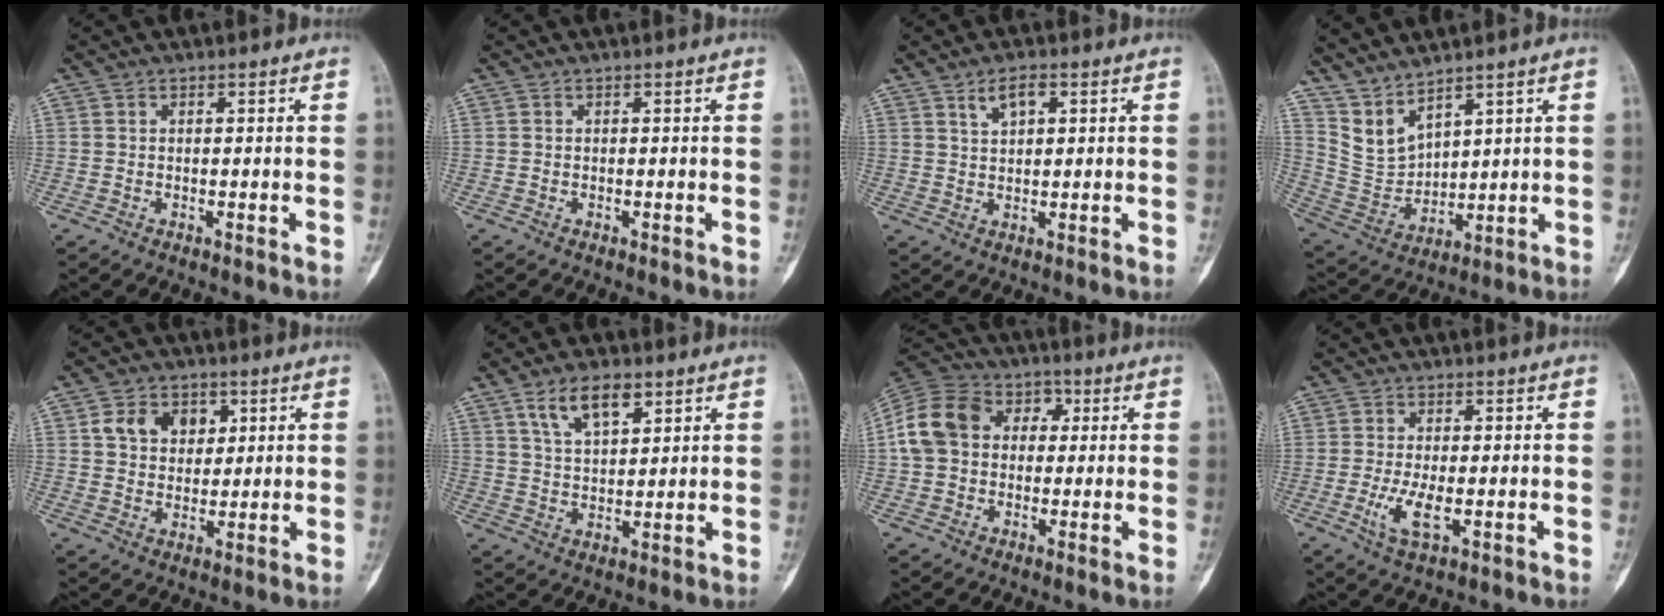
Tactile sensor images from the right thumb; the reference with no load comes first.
{"total": 0.0}
{"total": 3.9, "force": [2.0, 1.8, 2.8], "torque": [-0.047, -0.003, 0.039]}
{"total": 7.5, "force": [6.6, 2.2, 2.8], "torque": [-0.052, -0.050, 0.158]}
{"total": 8.3, "force": [2.9, 6.2, 4.5], "torque": [-0.040, -0.008, 0.050]}
{"total": 8.4, "force": [4.9, 3.8, 5.6], "torque": [-0.089, -0.020, 0.094]}
{"total": 14.0, "force": [1.9, 11.1, 8.4], "torque": [-0.142, 0.040, 0.024]}
{"total": 5.4, "force": [-1.3, 1.9, 4.9], "torque": [-0.107, -0.009, -0.023]}